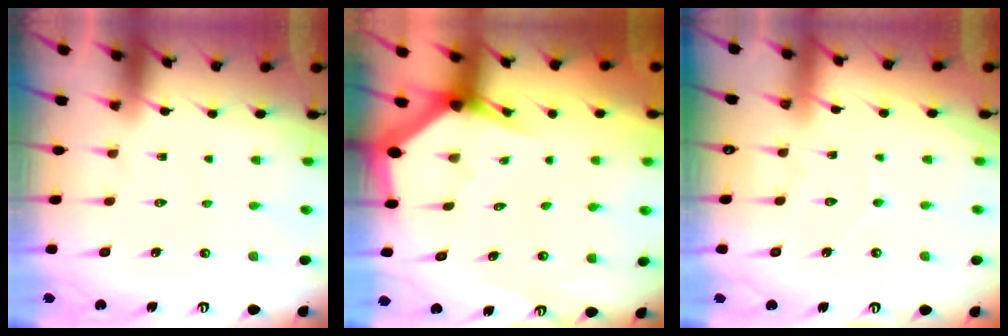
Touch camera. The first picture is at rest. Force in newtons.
{"total": 2.9, "press": 2.9, "slide": 0.1}
{"total": 3.5, "press": 3.5, "slide": 0.4}